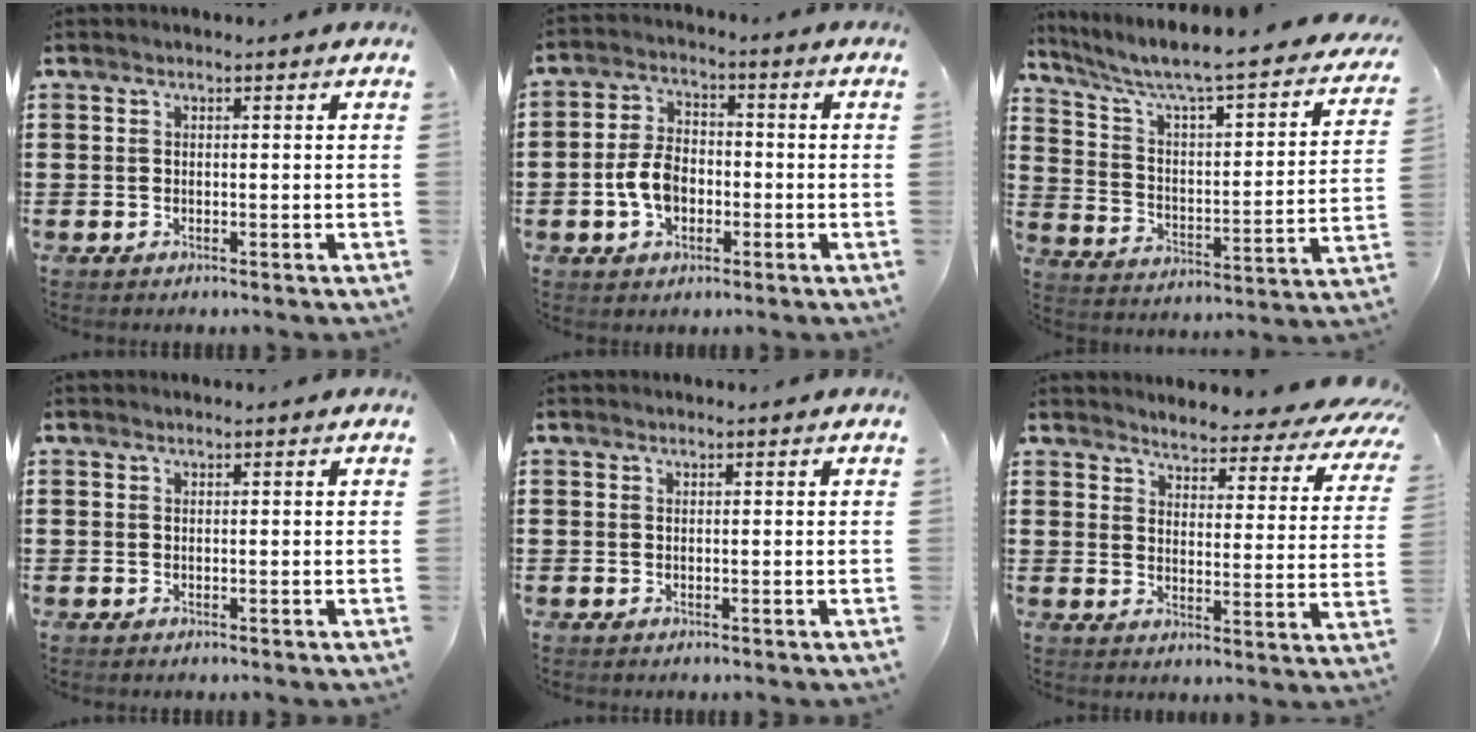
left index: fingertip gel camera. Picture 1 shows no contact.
{"total": 6.4, "force": [-1.7, 4.2, 4.5], "torque": [-0.109, 0.005, -0.037]}
{"total": 5.8, "force": [4.4, 0.4, 3.8], "torque": [-0.094, -0.044, 0.063]}
{"total": 0.0}
{"total": 0.0}
{"total": 3.7, "force": [3.6, 0.2, 0.5], "torque": [-0.026, -0.034, 0.057]}